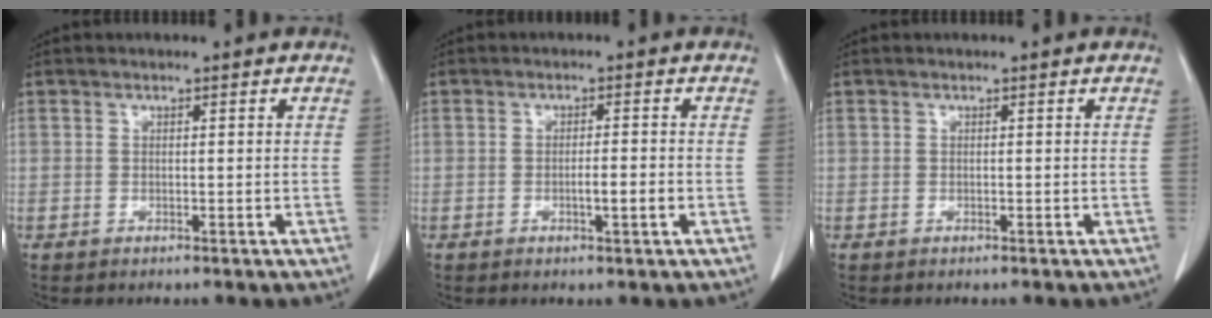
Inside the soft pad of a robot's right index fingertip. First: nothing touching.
{"total": 2.6, "force": [-0.8, 0.1, 2.5], "torque": [-0.042, -0.002, -0.013]}
{"total": 0.0}